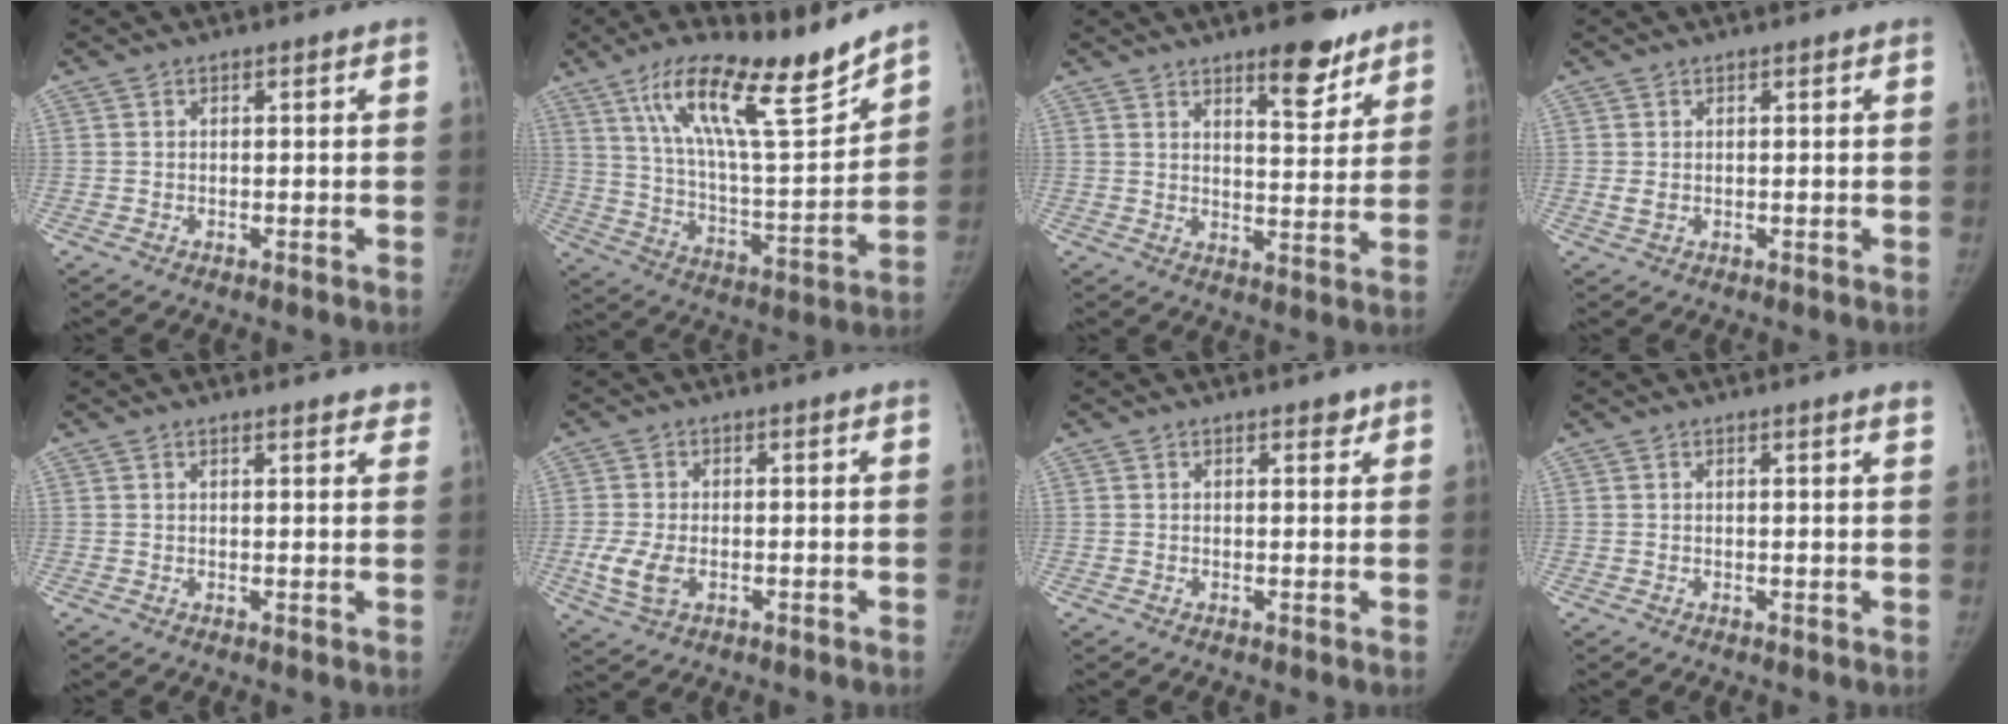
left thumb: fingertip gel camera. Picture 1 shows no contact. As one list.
[{"total": 20.3, "force": [14.6, 4.0, 13.5], "torque": [-0.197, -0.076, 0.255]}, {"total": 9.4, "force": [6.7, 3.3, 5.7], "torque": [-0.054, -0.046, 0.097]}, {"total": 1.4, "force": [0.3, 1.0, 0.9], "torque": [-0.017, -0.004, 0.010]}, {"total": 4.3, "force": [3.8, 1.3, 1.4], "torque": [0.009, -0.013, 0.035]}, {"total": 5.5, "force": [-1.2, 3.3, 4.3], "torque": [-0.098, -0.008, -0.020]}, {"total": 1.5, "force": [1.2, 0.7, 0.6], "torque": [0.000, -0.007, 0.013]}, {"total": 1.4, "force": [1.2, -0.1, 0.8], "torque": [-0.008, -0.004, 0.011]}]